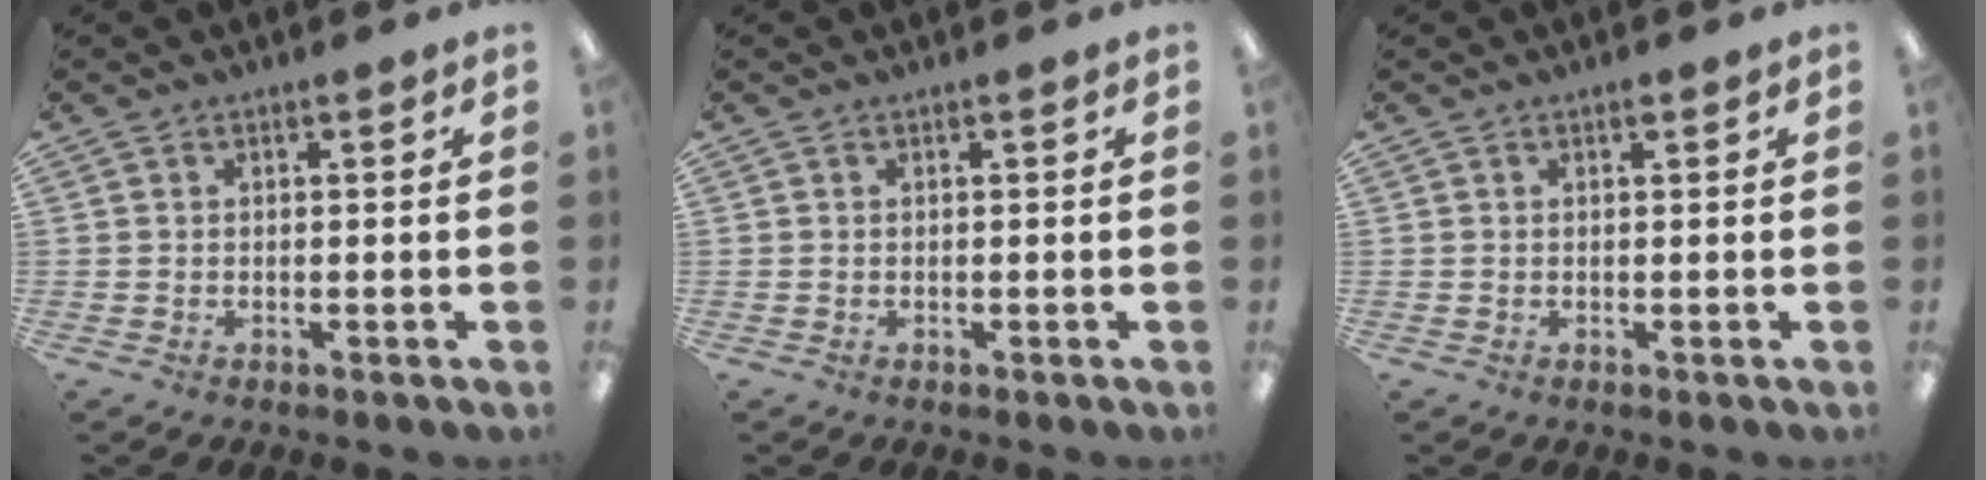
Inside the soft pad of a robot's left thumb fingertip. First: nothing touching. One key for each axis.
{"total": 0.0}
{"total": 0.7, "fx": 0.5, "fy": 0.2, "fz": 0.5, "tx": -0.011, "ty": 0.002, "tz": 0.009}